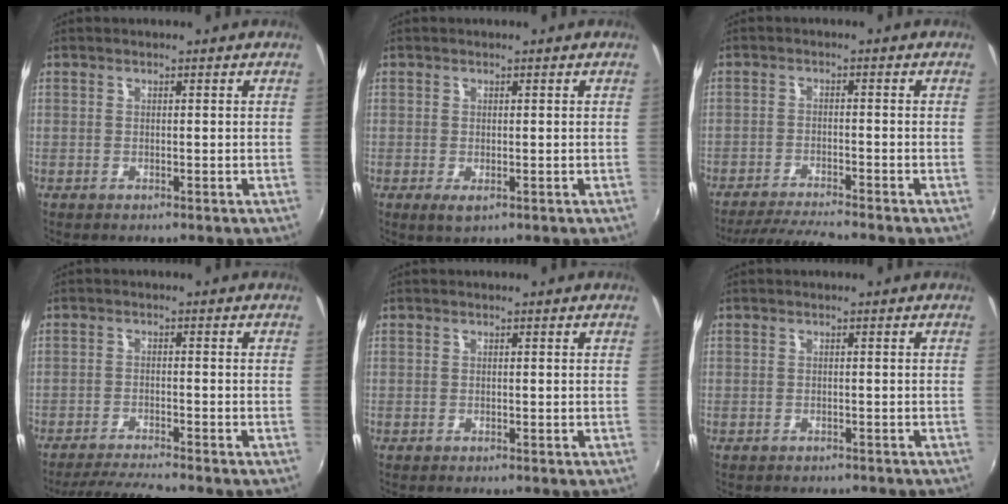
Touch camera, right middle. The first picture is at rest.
{"total": 1.2, "force": [-0.1, 0.9, 0.9], "torque": [-0.016, -0.003, 0.000]}
{"total": 7.7, "force": [-7.1, -0.4, 2.9], "torque": [-0.076, -0.009, -0.125]}
{"total": 7.0, "force": [-6.4, -0.6, 2.6], "torque": [-0.070, -0.009, -0.112]}
{"total": 0.0}
{"total": 2.3, "force": [-2.0, 1.0, 0.5], "torque": [-0.012, -0.004, -0.026]}